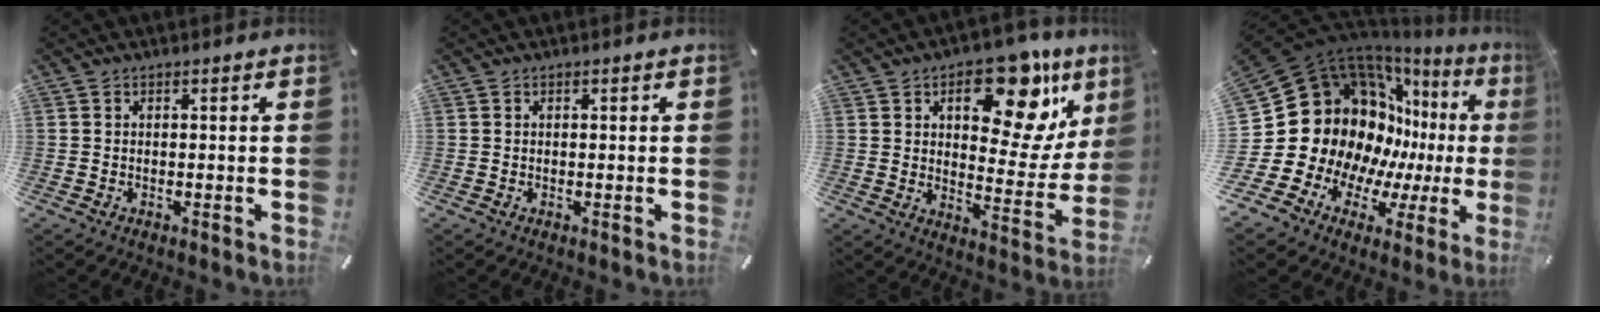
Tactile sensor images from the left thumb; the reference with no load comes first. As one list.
[{"total": 0.0}, {"total": 18.5, "force": [10.0, 9.4, 12.4], "torque": [-0.144, -0.061, 0.159]}, {"total": 22.9, "force": [4.0, 18.5, 12.8], "torque": [-0.222, -0.099, 0.124]}]